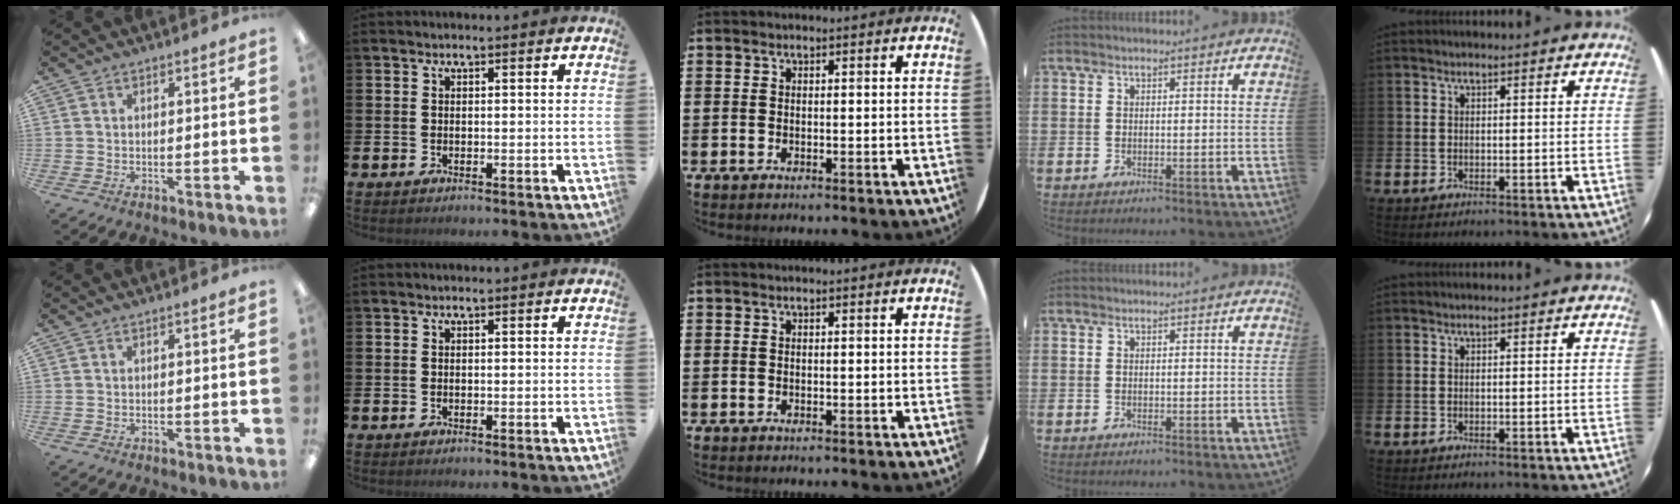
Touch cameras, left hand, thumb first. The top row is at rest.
{}